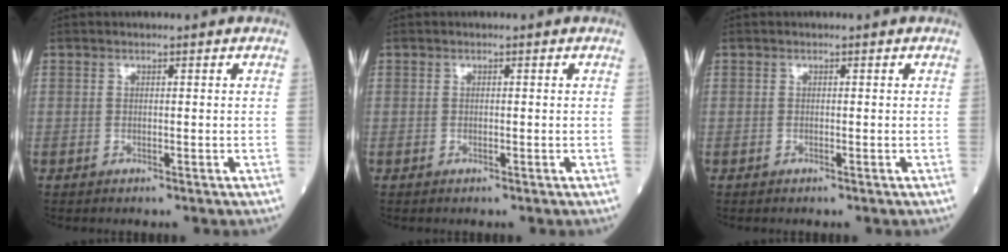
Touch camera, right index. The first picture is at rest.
{"total": 0.0}
{"total": 0.0}